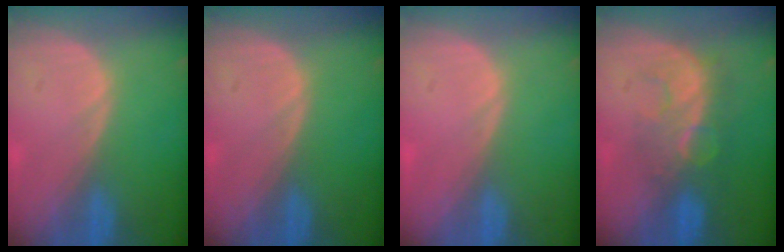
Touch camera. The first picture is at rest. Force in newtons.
{"total": 0.0}
{"total": 0.5, "press": 0.0, "slide": 0.5}
{"total": 8.1, "press": 7.4, "slide": 3.2}